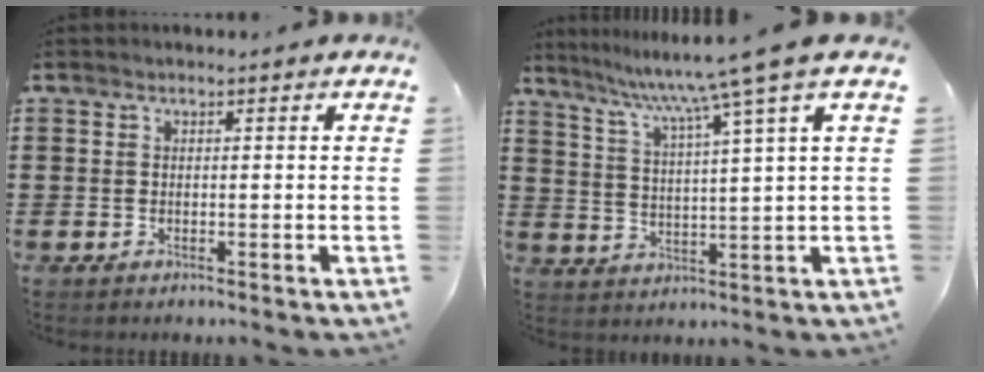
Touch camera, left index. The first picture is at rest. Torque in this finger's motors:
{"motor_torque": [1.45, -0.70, 0.47, 0.19]}